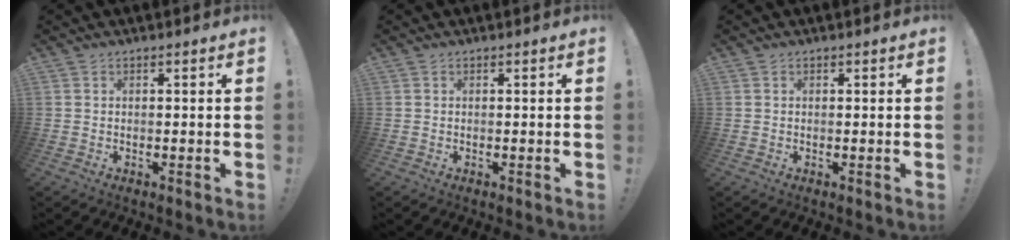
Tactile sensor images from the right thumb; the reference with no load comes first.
{"total": 0.0}
{"total": 0.0}